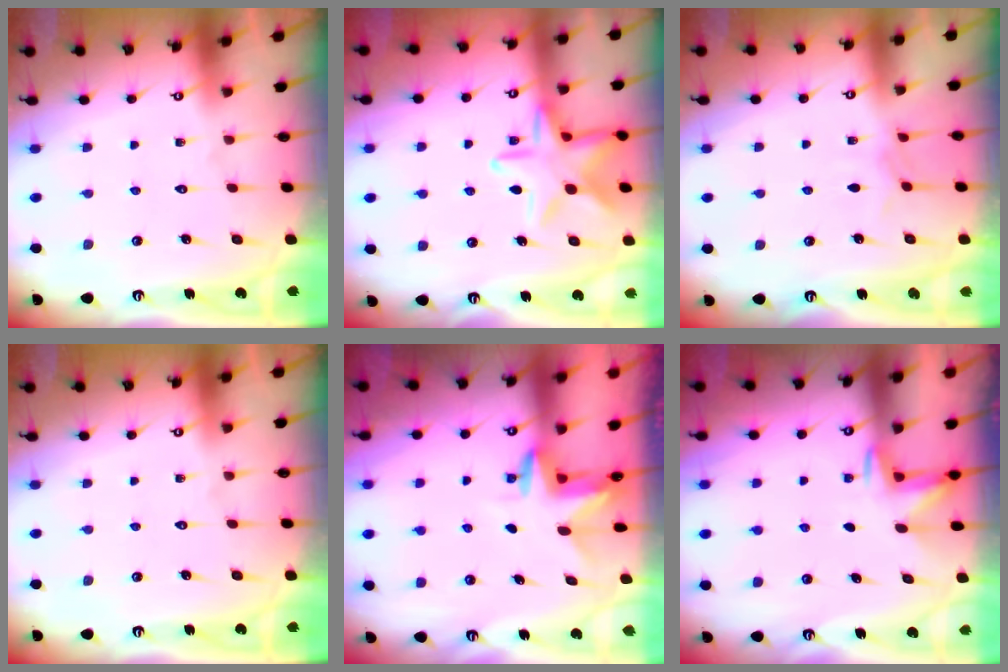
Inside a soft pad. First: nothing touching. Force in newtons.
{"total": 14.5, "press": 14.5, "slide": 0.9}
{"total": 4.1, "press": 4.1, "slide": 0.6}
{"total": 0.0}
{"total": 3.4, "press": 3.3, "slide": 0.3}
{"total": 2.5, "press": 2.4, "slide": 0.7}